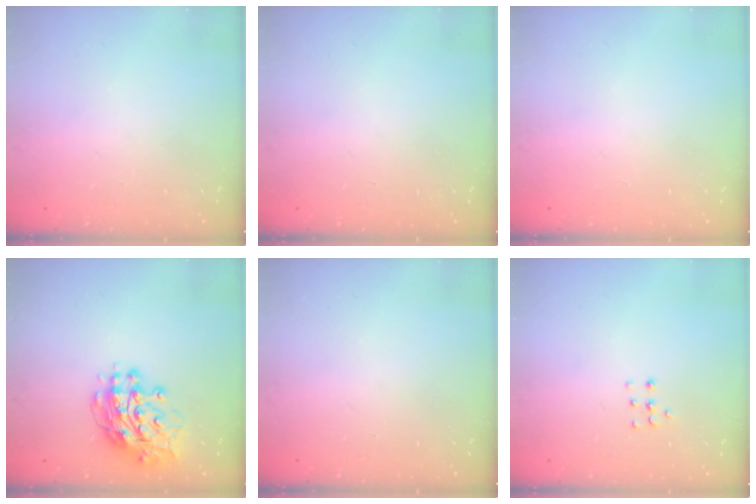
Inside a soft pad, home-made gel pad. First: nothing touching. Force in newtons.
{"total": 0.0}
{"total": 0.0}
{"total": 13.7, "press": 13.6, "slide": 1.5}
{"total": 0.0}
{"total": 4.1, "press": 4.1, "slide": 0.5}